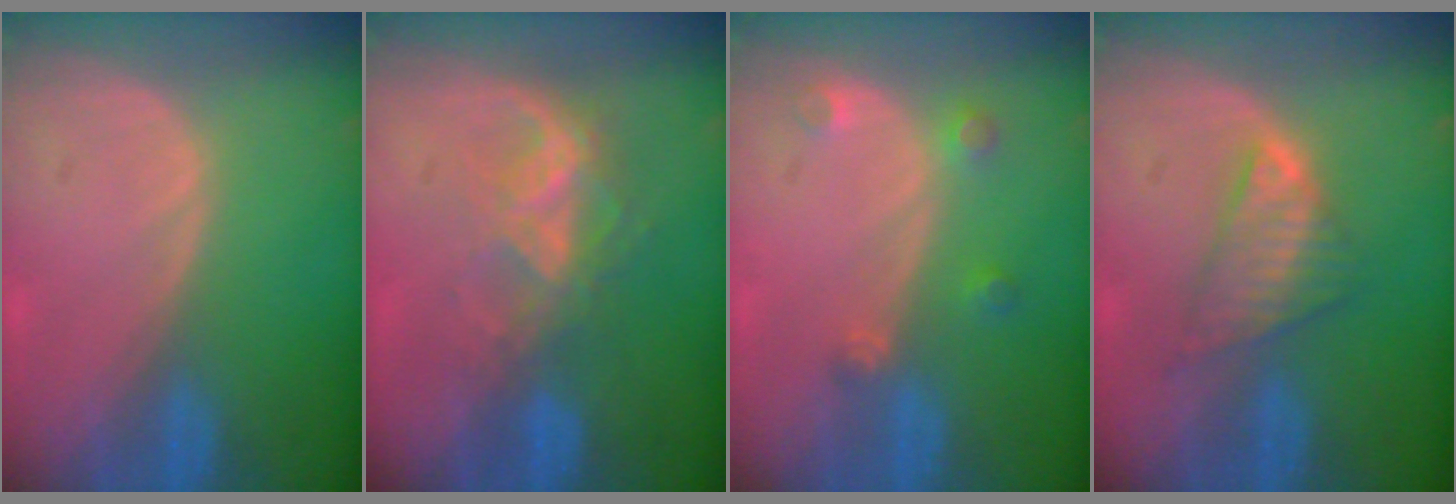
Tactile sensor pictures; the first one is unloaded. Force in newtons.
{"total": 6.8, "press": 6.0, "slide": 3.2}
{"total": 2.6, "press": 2.6, "slide": 0.5}
{"total": 4.9, "press": 4.9, "slide": 0.4}